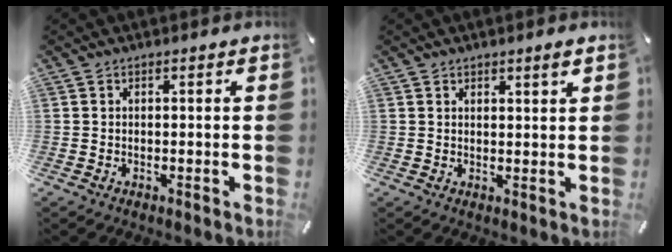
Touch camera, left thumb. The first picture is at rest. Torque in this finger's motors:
{"motor_torque": [0.04, -0.41, 0.18, 0.18, 0.00]}